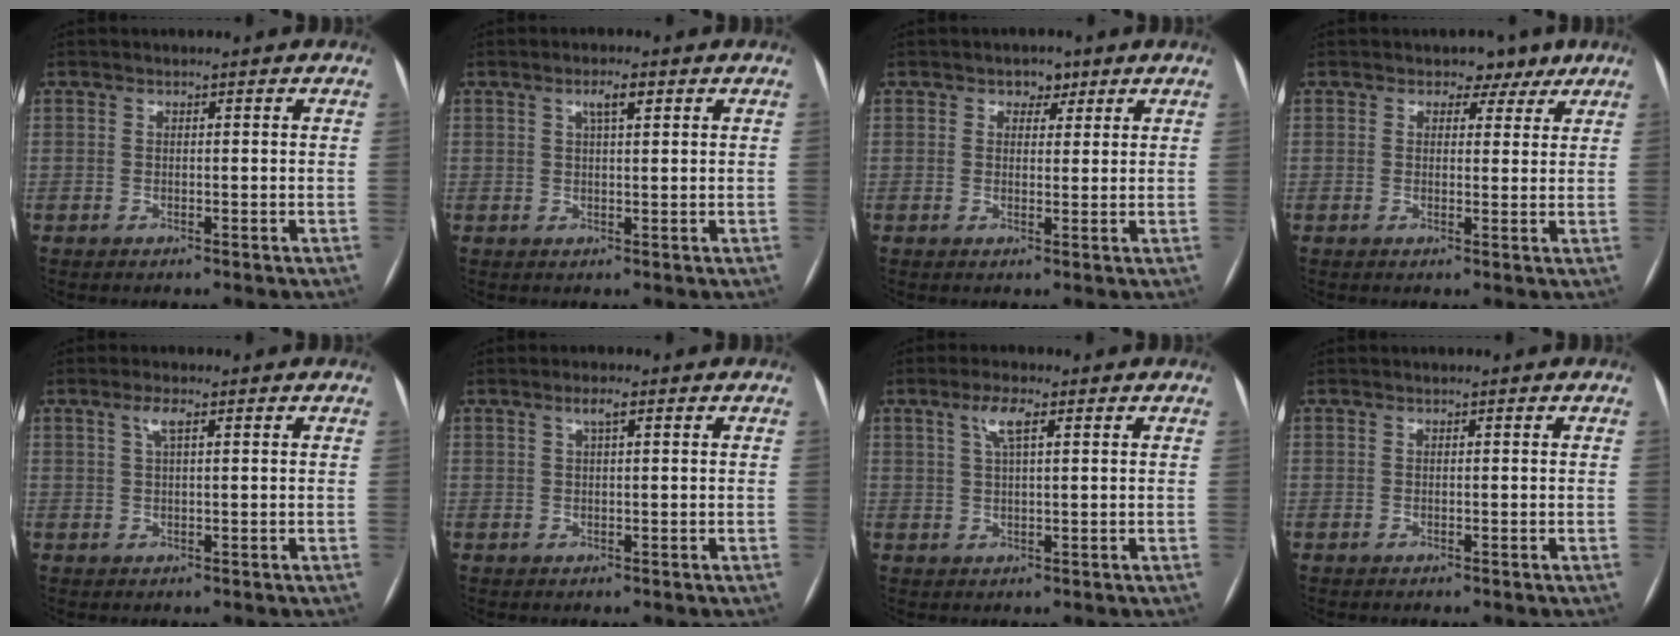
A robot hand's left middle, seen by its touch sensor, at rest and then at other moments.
{"total": 2.8, "force": [1.4, 0.5, 2.4], "torque": [-0.045, 0.006, 0.023]}
{"total": 2.6, "force": [1.5, 1.8, 1.1], "torque": [-0.011, 0.005, 0.020]}
{"total": 3.9, "force": [2.6, 2.6, 1.2], "torque": [-0.005, 0.006, 0.031]}
{"total": 2.3, "force": [1.1, 0.4, 2.0], "torque": [-0.044, 0.008, 0.021]}
{"total": 2.0, "force": [1.0, 0.3, 1.8], "torque": [-0.036, 0.008, 0.018]}
{"total": 3.9, "force": [1.8, 0.7, 3.4], "torque": [-0.070, 0.010, 0.035]}
{"total": 0.0}